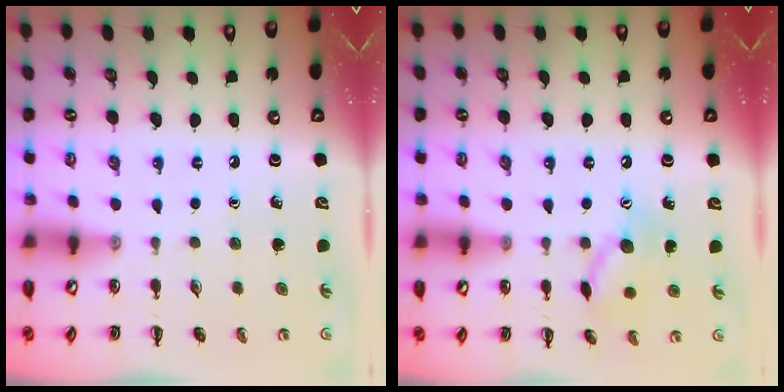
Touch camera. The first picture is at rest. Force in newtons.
{"total": 10.0, "press": 10.0, "slide": 0.5}